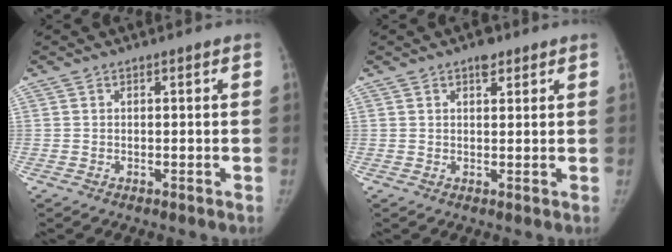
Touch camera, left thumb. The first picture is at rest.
{"total": 2.6, "force": [1.7, 1.4, 1.5], "torque": [-0.010, -0.006, 0.024]}